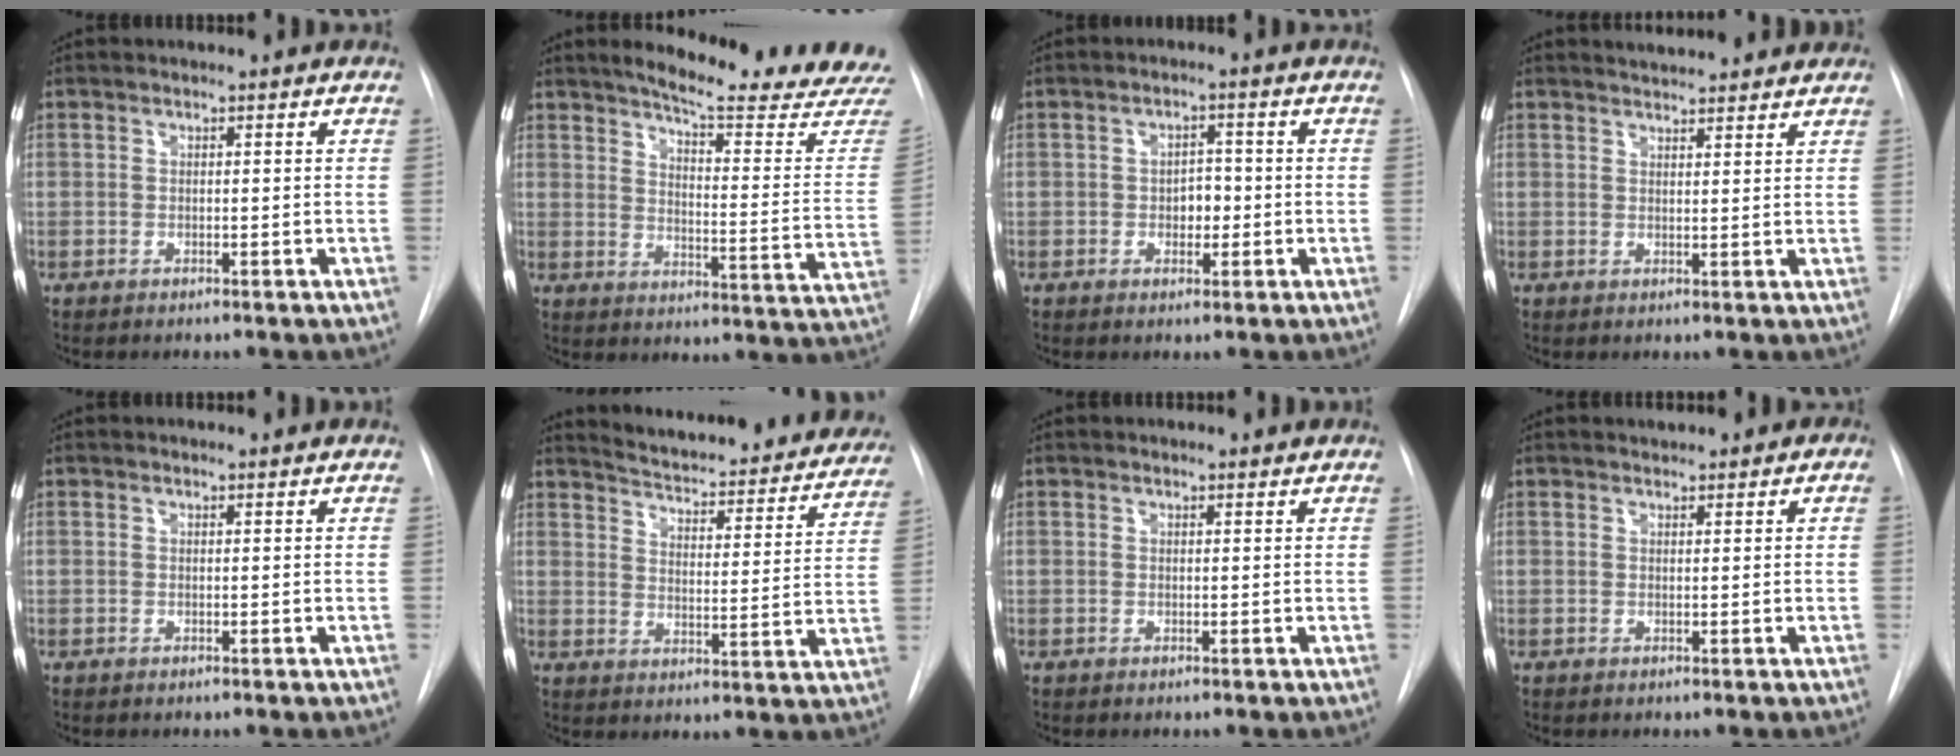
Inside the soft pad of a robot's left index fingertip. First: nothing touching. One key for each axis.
{"total": 20.1, "fx": 18.8, "fy": 0.3, "fz": 7.0, "tx": -0.094, "ty": -0.120, "tz": 0.220}
{"total": 2.8, "fx": -0.8, "fy": 1.8, "fz": 2.0, "tx": -0.021, "ty": 0.000, "tz": -0.011}
{"total": 7.6, "fx": 7.1, "fy": 1.5, "fz": 2.1, "tx": -0.027, "ty": 0.012, "tz": 0.080}
{"total": 1.1, "fx": 1.1, "fy": 0.1, "fz": 0.2, "tx": -0.011, "ty": 0.007, "tz": 0.010}
{"total": 25.2, "fx": 23.3, "fy": 4.8, "fz": 8.2, "tx": -0.113, "ty": -0.073, "tz": 0.277}
{"total": 2.5, "fx": 2.4, "fy": 0.4, "fz": 0.6, "tx": -0.011, "ty": 0.009, "tz": 0.023}
{"total": 1.2, "fx": 0.9, "fy": 0.7, "fz": 0.5, "tx": -0.005, "ty": 0.007, "tz": 0.011}